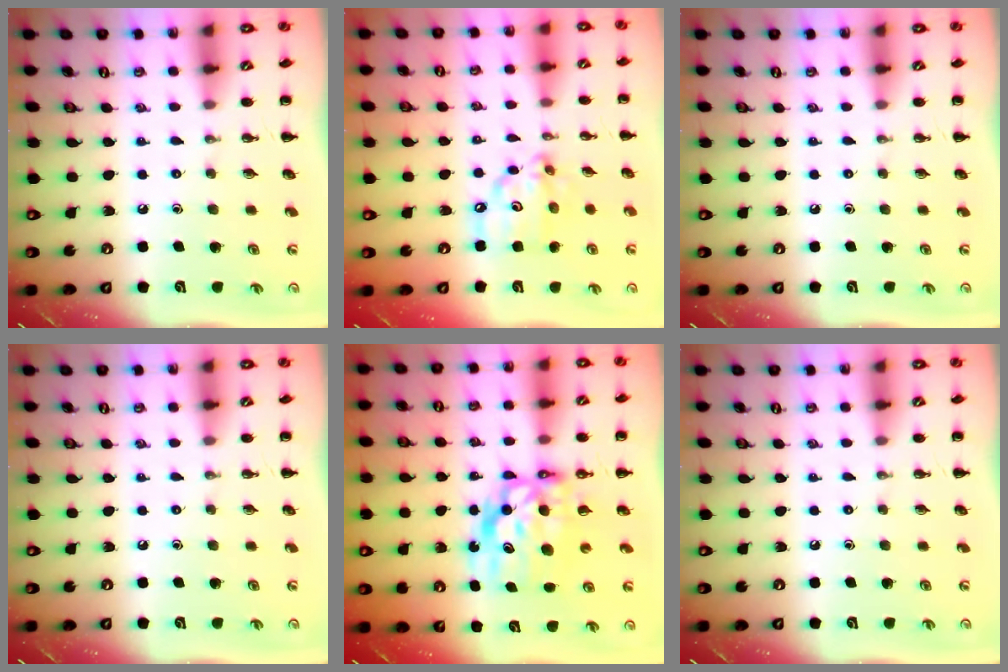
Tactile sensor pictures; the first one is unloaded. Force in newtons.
{"total": 10.5, "press": 10.3, "slide": 1.9}
{"total": 0.0}
{"total": 0.0}
{"total": 9.7, "press": 9.3, "slide": 2.7}
{"total": 0.0}